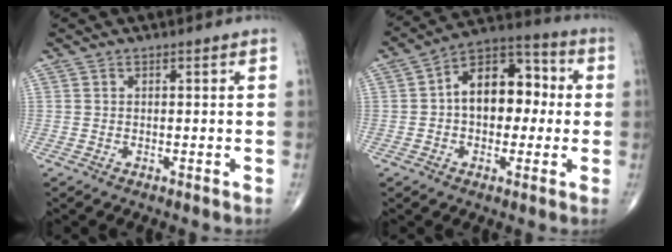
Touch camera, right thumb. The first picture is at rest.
{"total": 13.8, "force": [0.7, 9.0, 10.5], "torque": [-0.124, 0.039, -0.003]}